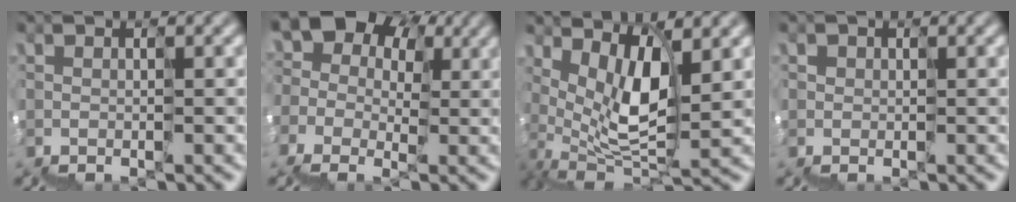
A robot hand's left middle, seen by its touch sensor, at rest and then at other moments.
{"total": 8.5, "force": [2.1, 6.9, 4.4], "torque": [-0.055, 0.036, 0.016]}
{"total": 4.4, "force": [2.7, 1.5, 3.2], "torque": [-0.073, 0.002, 0.054]}
{"total": 1.1, "force": [0.5, 1.0, 0.2], "torque": [-0.017, 0.007, 0.006]}